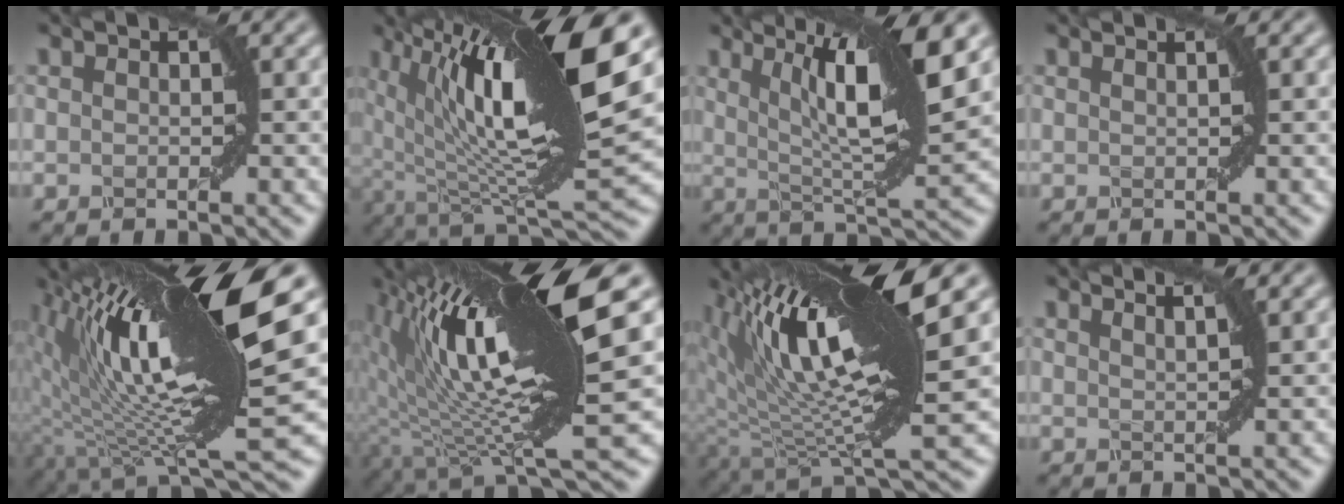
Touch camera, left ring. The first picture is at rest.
{"total": 17.2, "force": [4.0, 5.4, 15.9], "torque": [-0.283, 0.010, 0.074]}
{"total": 9.5, "force": [3.6, 1.9, 8.6], "torque": [-0.134, 0.002, 0.068]}
{"total": 1.7, "force": [1.0, 0.8, 1.1], "torque": [0.001, -0.004, -0.009]}
{"total": 17.2, "force": [3.2, 4.6, 16.3], "torque": [-0.284, 0.000, 0.061]}
{"total": 15.7, "force": [3.6, 3.9, 14.7], "torque": [-0.250, 0.007, 0.073]}
{"total": 15.1, "force": [4.9, 4.2, 13.7], "torque": [-0.235, 0.009, 0.091]}
{"total": 3.2, "force": [2.3, 1.3, 1.9], "torque": [-0.007, 0.015, 0.002]}